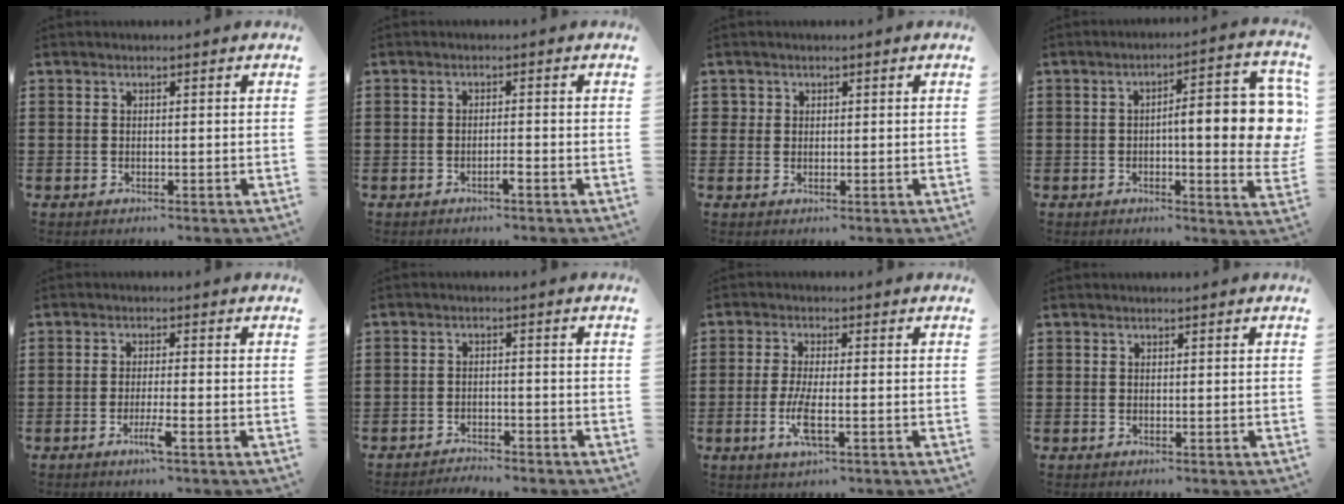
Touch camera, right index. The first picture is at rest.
{"total": 1.4, "force": [-1.0, 0.0, 1.0], "torque": [-0.019, -0.004, -0.017]}
{"total": 1.1, "force": [0.5, 0.9, 0.1], "torque": [-0.005, 0.005, 0.010]}
{"total": 10.9, "force": [0.5, 2.7, 10.5], "torque": [-0.150, -0.007, 0.005]}
{"total": 3.5, "force": [-1.9, 0.0, 3.0], "torque": [-0.056, -0.008, -0.035]}
{"total": 2.5, "force": [-2.5, 0.1, -0.1], "torque": [-0.007, 0.000, -0.054]}
{"total": 4.8, "force": [-1.6, 1.1, 4.4], "torque": [-0.103, -0.010, -0.036]}
{"total": 0.0}